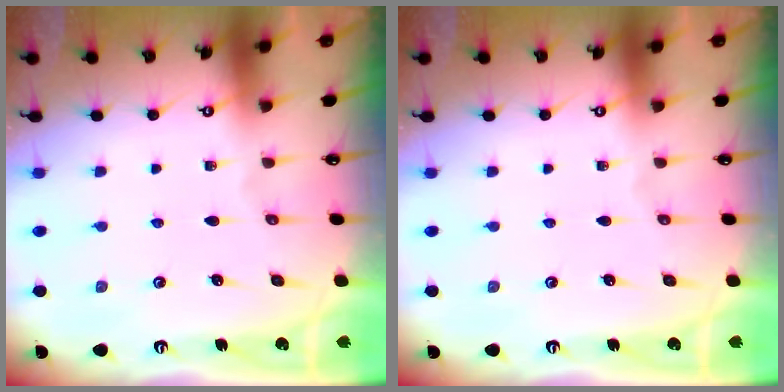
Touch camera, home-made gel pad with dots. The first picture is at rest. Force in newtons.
{"total": 0.0}